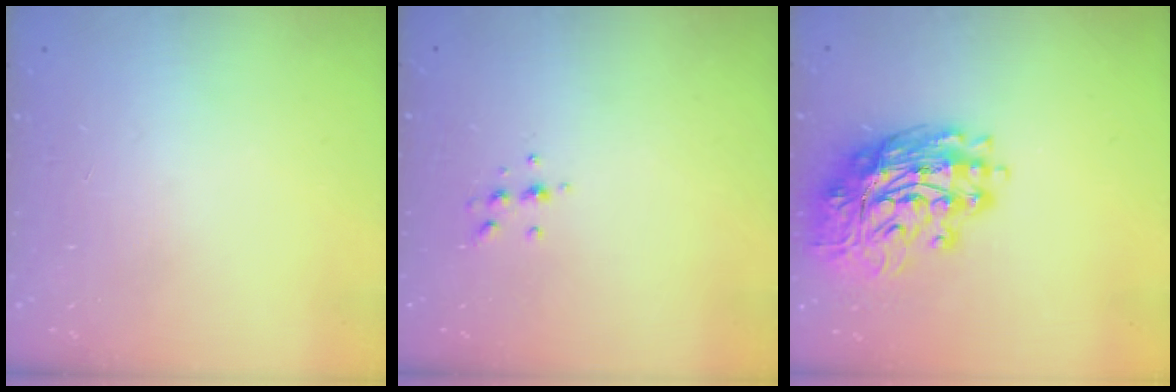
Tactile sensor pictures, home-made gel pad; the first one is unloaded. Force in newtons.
{"total": 5.4, "press": 5.4, "slide": 0.7}
{"total": 16.8, "press": 16.7, "slide": 1.9}